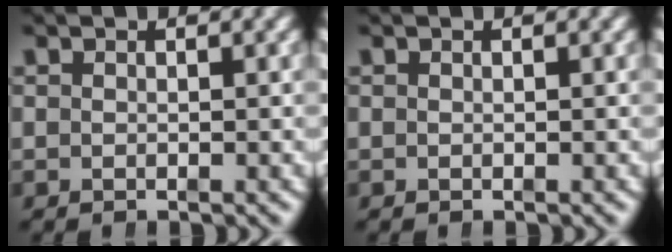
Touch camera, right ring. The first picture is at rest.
{"total": 0.0}